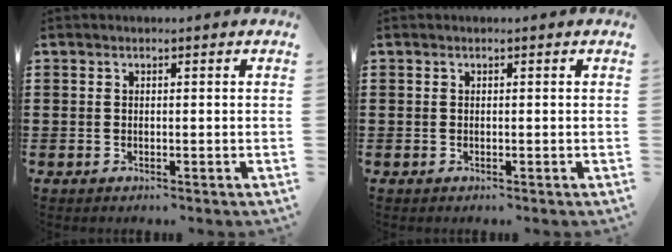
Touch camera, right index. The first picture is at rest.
{"total": 0.0}